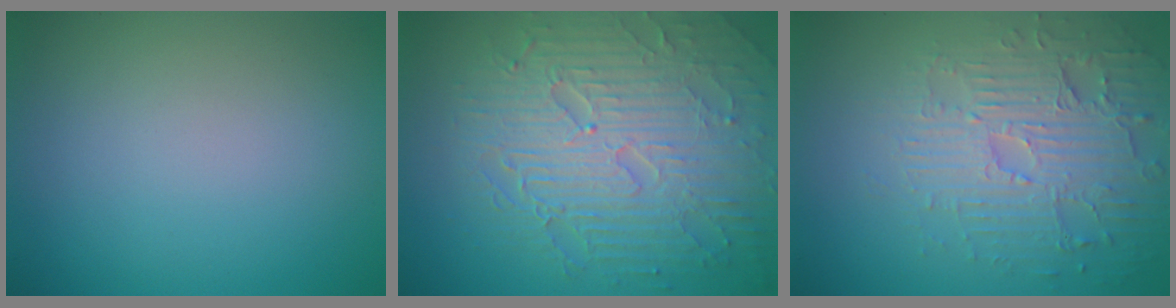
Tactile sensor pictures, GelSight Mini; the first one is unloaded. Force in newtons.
{"total": 9.5, "press": 6.4, "slide": 7.0}
{"total": 4.7, "press": 4.3, "slide": 1.9}